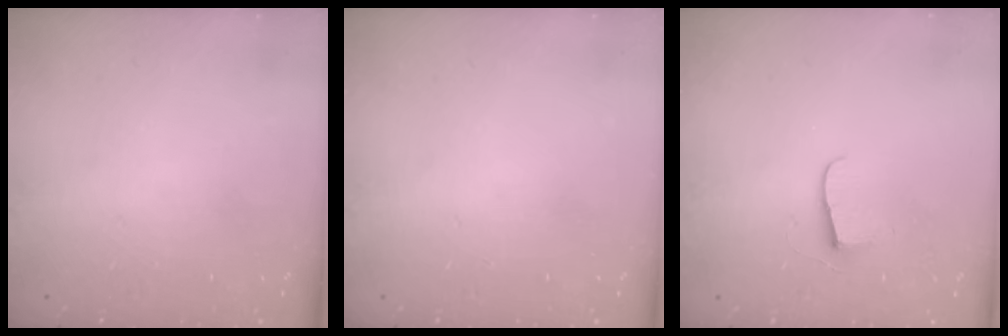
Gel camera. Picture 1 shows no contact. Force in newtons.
{"total": 0.0}
{"total": 6.2, "press": 6.2, "slide": 0.5}